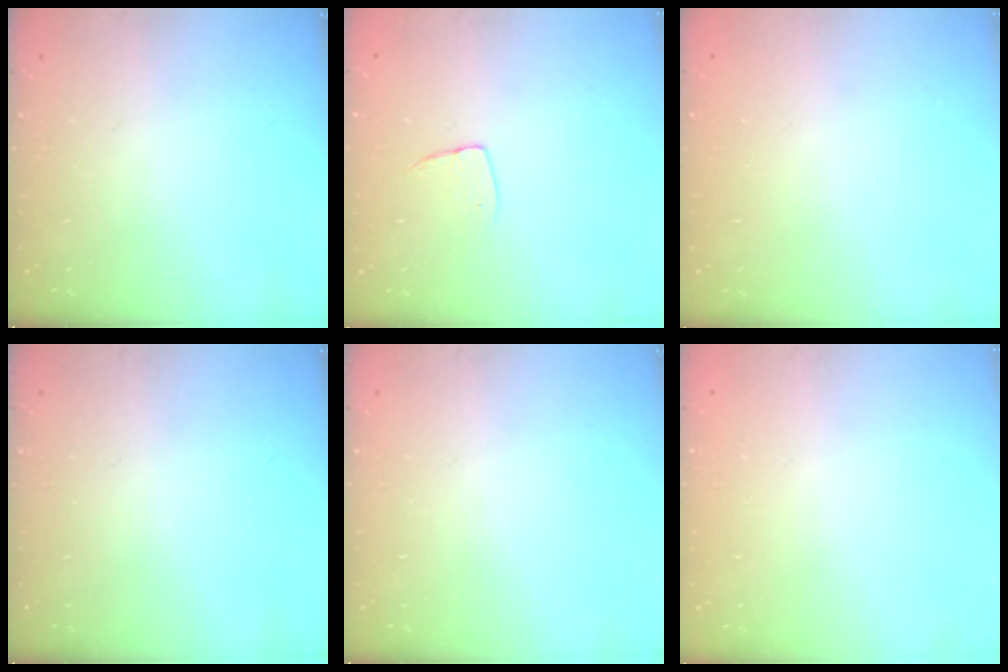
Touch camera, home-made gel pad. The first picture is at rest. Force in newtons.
{"total": 5.0, "press": 5.0, "slide": 0.3}
{"total": 0.0}
{"total": 0.0}
{"total": 0.0}
{"total": 0.0}